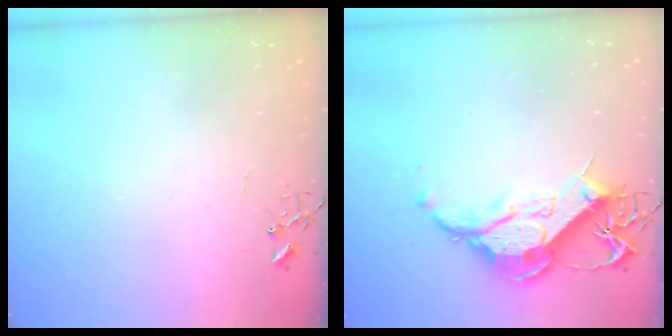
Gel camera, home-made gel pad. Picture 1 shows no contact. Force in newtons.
{"total": 14.3, "press": 14.2, "slide": 1.5}